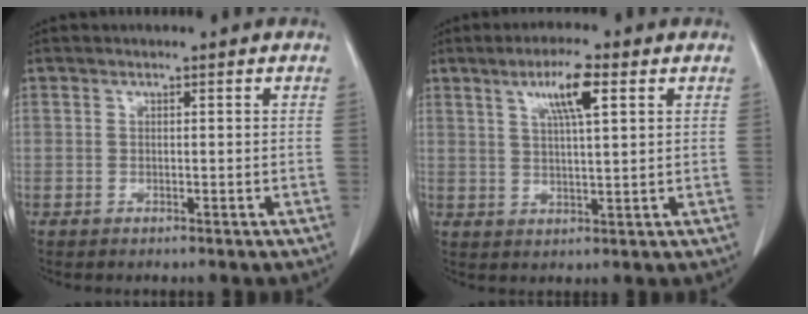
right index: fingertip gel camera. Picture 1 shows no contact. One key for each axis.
{"total": 6.5, "fx": 3.0, "fy": 0.6, "fz": 5.7, "tx": -0.104, "ty": 0.005, "tz": 0.052}